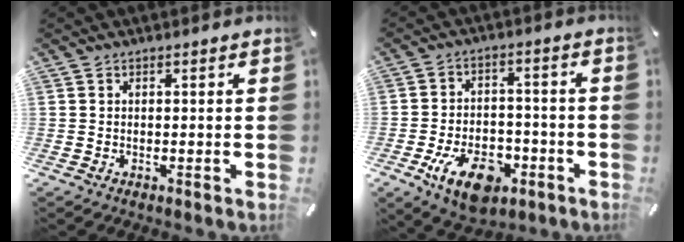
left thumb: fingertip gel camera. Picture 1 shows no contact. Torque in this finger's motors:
{"motor_torque": [-0.23, 2.22, 1.49, 0.81, 0.11]}